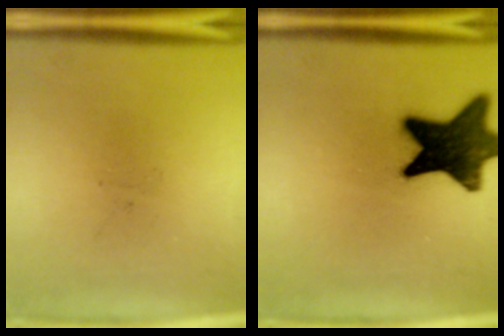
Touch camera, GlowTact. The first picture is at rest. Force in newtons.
{"total": 18.0}